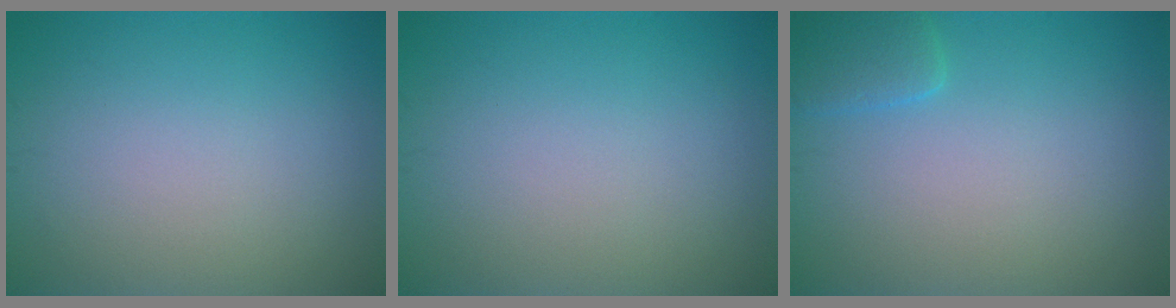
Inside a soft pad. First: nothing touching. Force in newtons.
{"total": 0.0}
{"total": 1.9, "press": 1.9, "slide": 0.3}